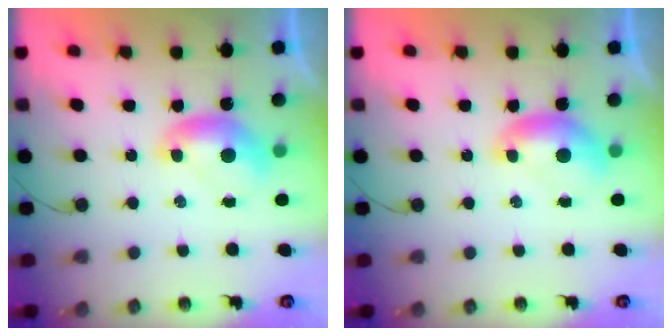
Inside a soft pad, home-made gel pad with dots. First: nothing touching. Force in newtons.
{"total": 0.0}